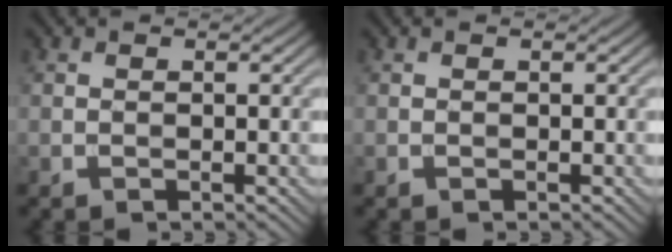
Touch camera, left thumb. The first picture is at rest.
{"total": 0.0}